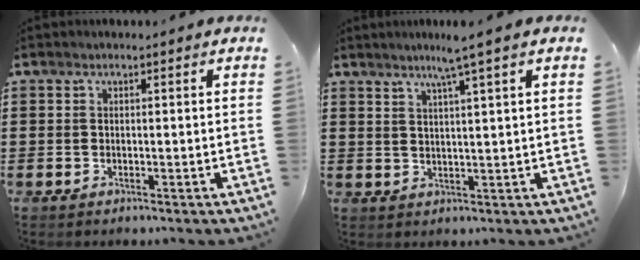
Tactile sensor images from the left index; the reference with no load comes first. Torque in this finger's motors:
{"motor_torque": [2.14, 0.00, 0.18, 0.08]}